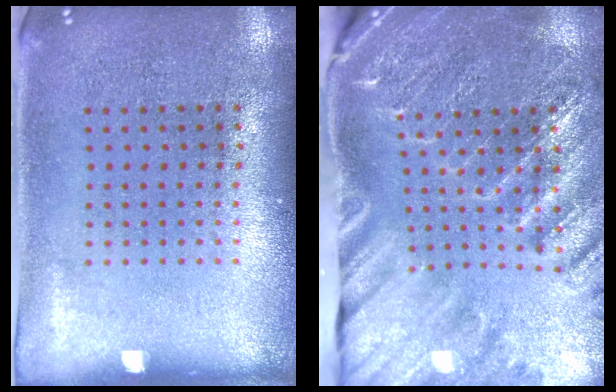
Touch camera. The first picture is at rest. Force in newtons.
{"total": 2.9, "press": 2.9, "slide": 0.5}